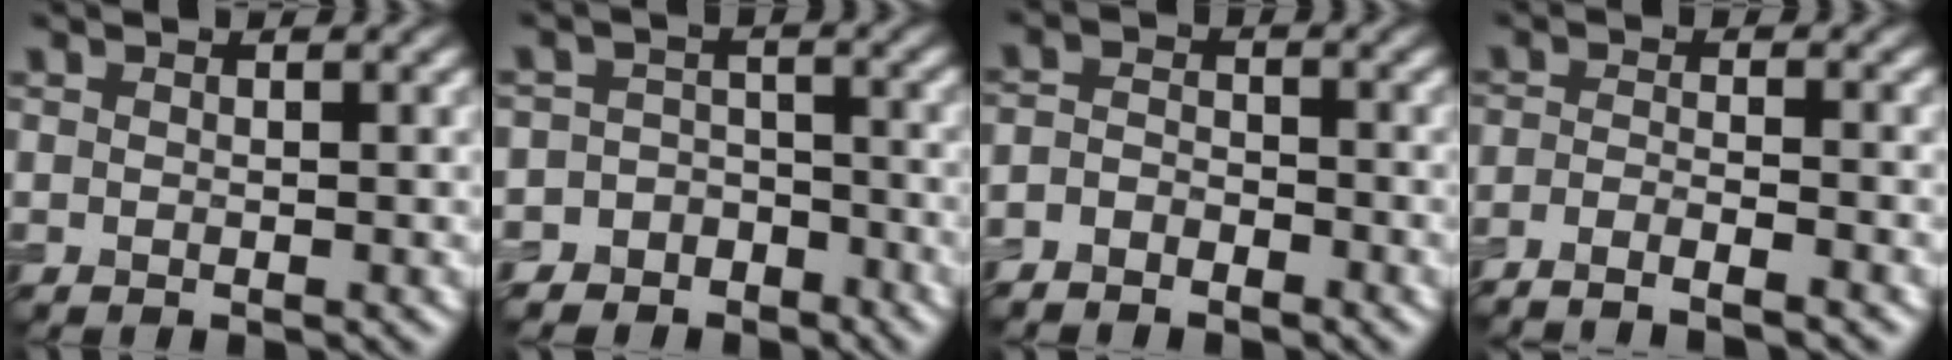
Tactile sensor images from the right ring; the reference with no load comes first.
{"total": 6.0, "force": [-4.2, 4.3, -0.5], "torque": [0.037, -0.005, -0.077]}
{"total": 2.6, "force": [-2.1, 1.3, 0.8], "torque": [-0.015, 0.003, -0.049]}
{"total": 3.7, "force": [-3.0, 0.5, 2.2], "torque": [-0.042, -0.001, -0.060]}